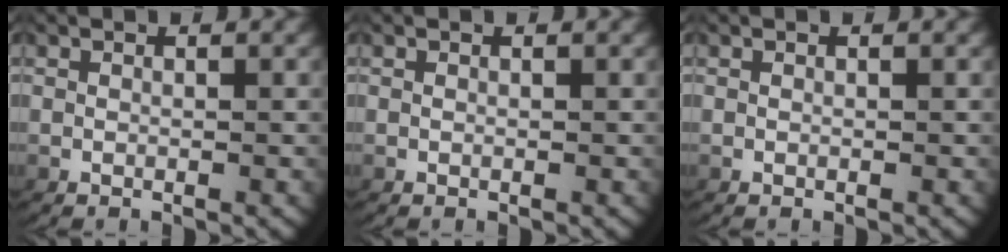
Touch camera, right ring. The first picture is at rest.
{"total": 0.0}
{"total": 0.0}